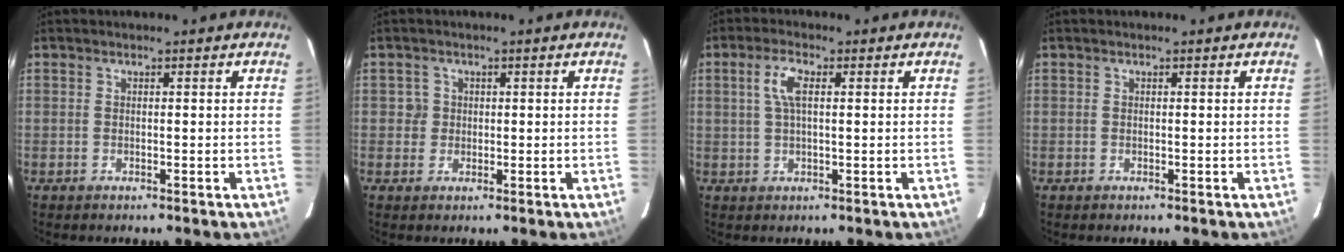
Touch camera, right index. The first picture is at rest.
{"total": 2.2, "force": [0.1, 2.2, -0.1], "torque": [0.010, 0.013, 0.002]}
{"total": 4.3, "force": [1.1, 1.5, 3.8], "torque": [-0.077, 0.008, 0.022]}
{"total": 0.0}